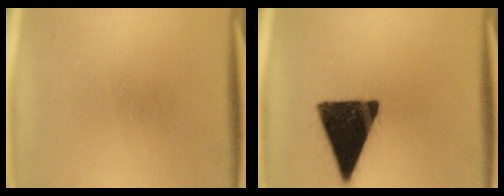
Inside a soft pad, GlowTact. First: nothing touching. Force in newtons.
{"total": 17.1}